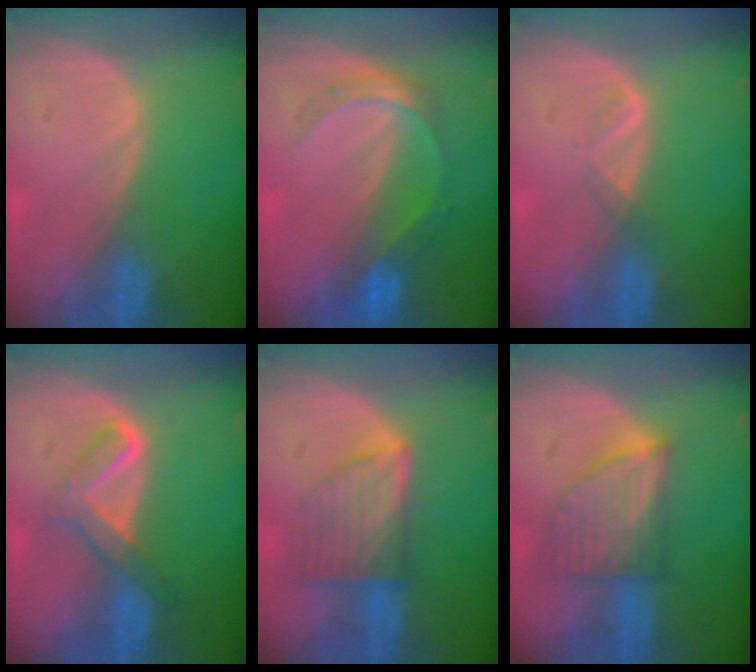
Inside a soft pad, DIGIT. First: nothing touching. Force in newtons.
{"total": 5.6, "press": 5.0, "slide": 2.5}
{"total": 1.6, "press": 1.5, "slide": 0.7}
{"total": 5.2, "press": 5.2, "slide": 0.1}
{"total": 7.3, "press": 6.5, "slide": 3.3}
{"total": 7.0, "press": 6.6, "slide": 2.4}